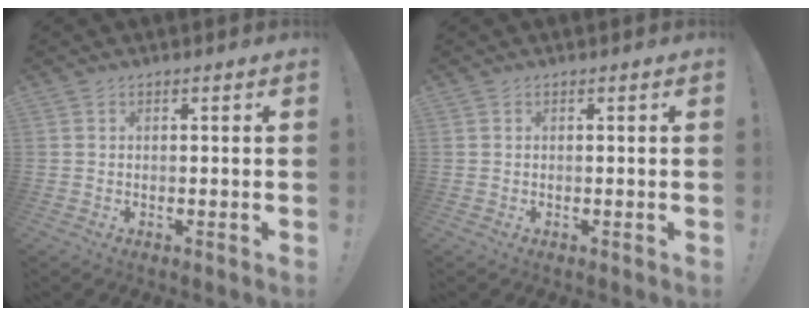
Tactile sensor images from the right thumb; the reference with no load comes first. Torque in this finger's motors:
{"motor_torque": [0.00, 0.00, 0.00, 0.00, 0.00]}